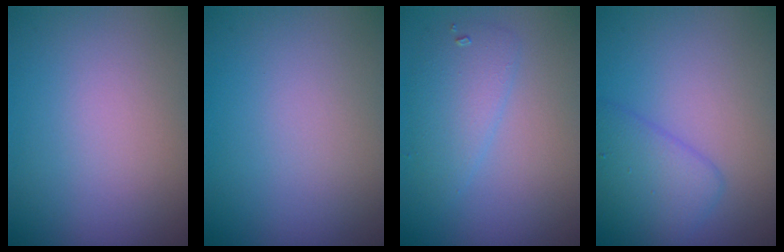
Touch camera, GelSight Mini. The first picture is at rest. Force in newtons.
{"total": 0.0}
{"total": 2.6, "press": 2.6, "slide": 0.2}
{"total": 3.4, "press": 3.4, "slide": 0.1}